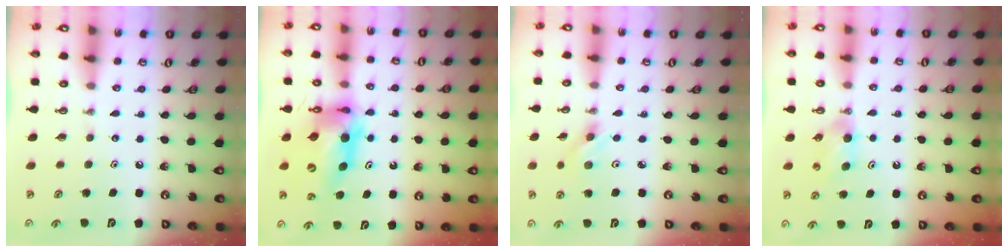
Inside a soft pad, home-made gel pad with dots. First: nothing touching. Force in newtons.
{"total": 12.9, "press": 12.8, "slide": 1.3}
{"total": 2.8, "press": 2.5, "slide": 1.3}
{"total": 4.1, "press": 3.7, "slide": 1.6}